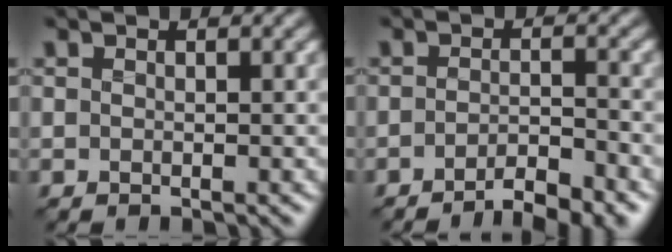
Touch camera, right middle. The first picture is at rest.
{"total": 4.2, "force": [-3.0, 1.0, 2.8], "torque": [-0.038, 0.002, -0.049]}